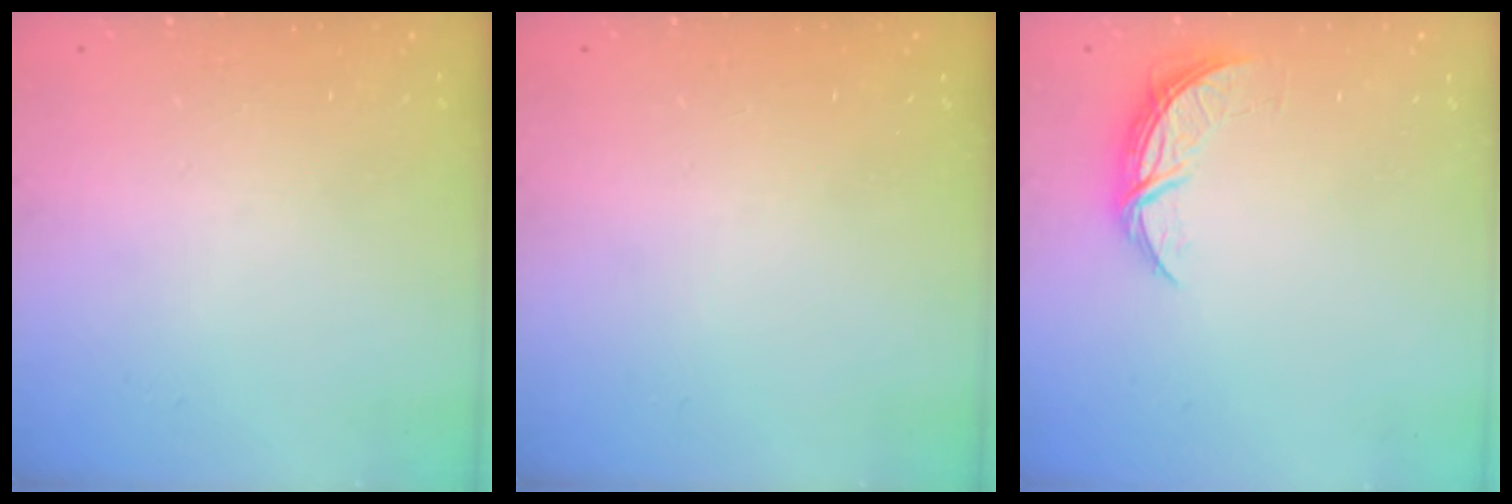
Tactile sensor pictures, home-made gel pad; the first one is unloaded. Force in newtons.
{"total": 0.0}
{"total": 6.9, "press": 6.9, "slide": 0.5}